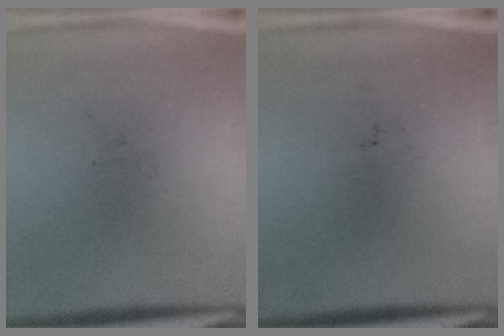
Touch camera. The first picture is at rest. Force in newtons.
{"total": 0.0}